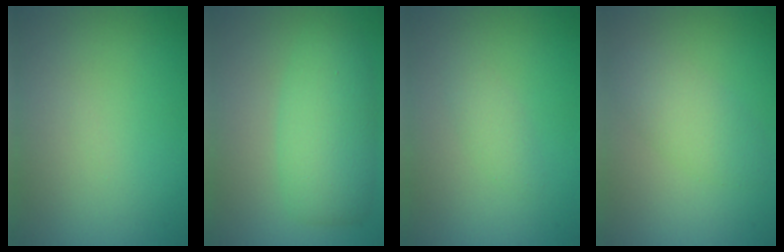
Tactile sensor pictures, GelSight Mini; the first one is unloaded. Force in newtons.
{"total": 5.0, "press": 5.0, "slide": 0.2}
{"total": 1.3, "press": 1.3, "slide": 0.1}
{"total": 3.2, "press": 3.2, "slide": 0.1}